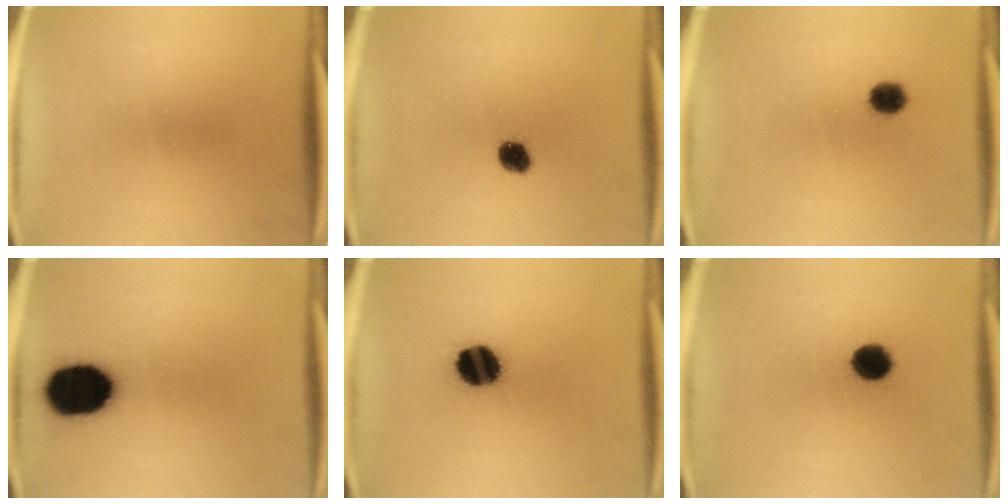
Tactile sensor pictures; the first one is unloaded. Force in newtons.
{"total": 4.0}
{"total": 3.7}
{"total": 17.6}
{"total": 12.0}
{"total": 7.2}